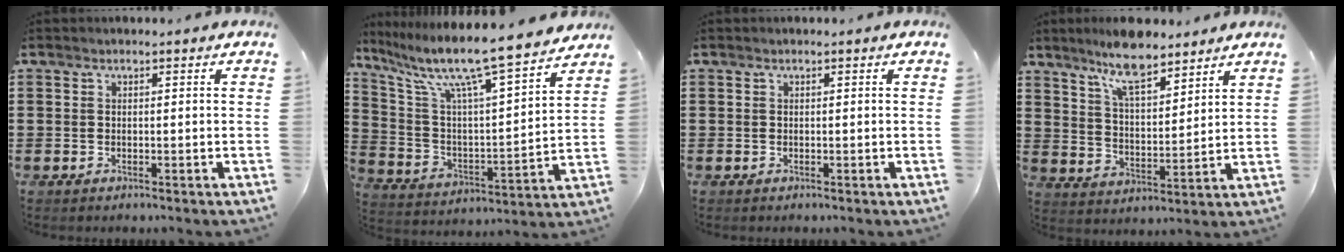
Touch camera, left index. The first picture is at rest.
{"total": 11.1, "force": [9.2, 0.2, 6.3], "torque": [-0.150, -0.072, 0.145]}
{"total": 0.0}
{"total": 9.0, "force": [7.3, 2.3, 4.9], "torque": [-0.107, -0.016, 0.132]}